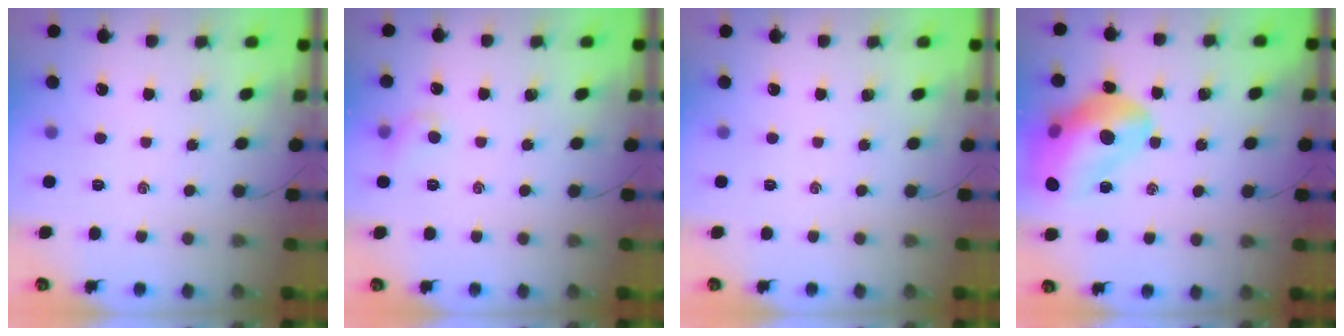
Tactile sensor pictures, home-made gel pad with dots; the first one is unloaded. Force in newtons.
{"total": 5.8, "press": 5.7, "slide": 1.4}
{"total": 0.0}
{"total": 21.7, "press": 21.3, "slide": 4.2}